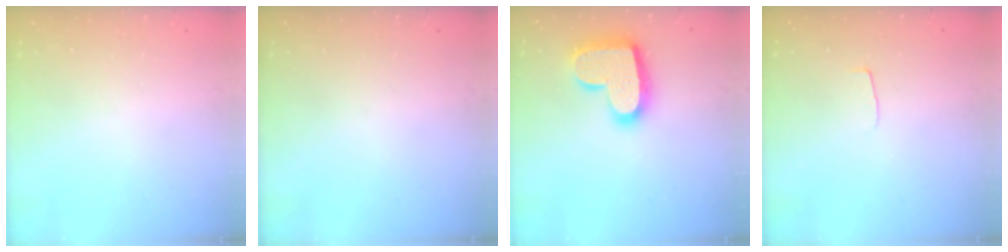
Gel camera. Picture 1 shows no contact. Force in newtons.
{"total": 0.0}
{"total": 18.7, "press": 18.7, "slide": 1.2}
{"total": 3.7, "press": 3.7, "slide": 0.3}